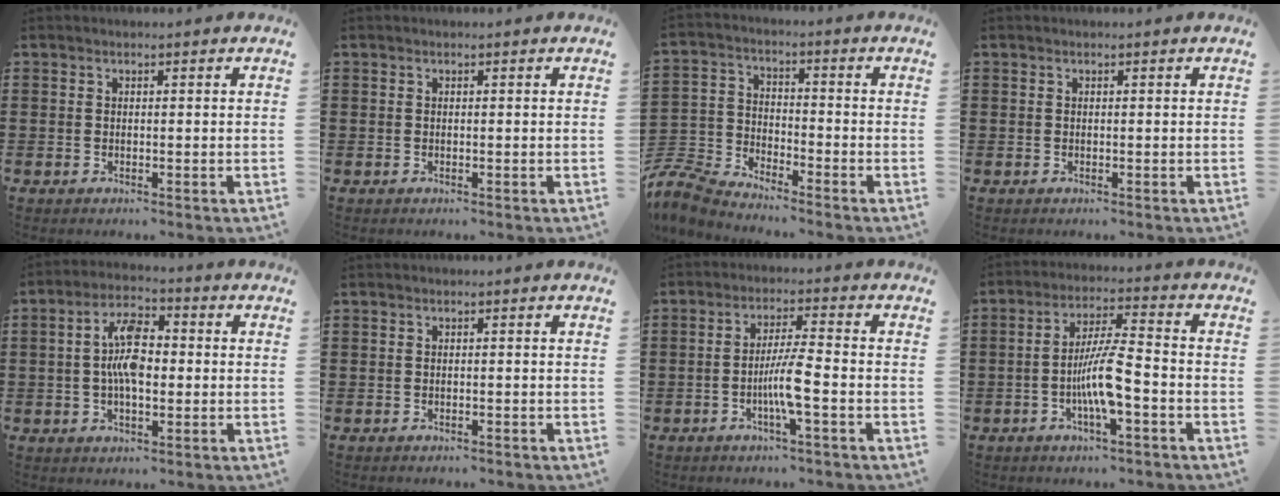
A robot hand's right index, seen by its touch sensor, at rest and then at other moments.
{"total": 0.0}
{"total": 6.2, "force": [-6.1, 1.0, 1.1], "torque": [-0.052, -0.006, -0.129]}
{"total": 0.0}
{"total": 8.3, "force": [0.2, 3.8, 7.4], "torque": [-0.145, 0.007, -0.002]}
{"total": 0.6, "force": [-0.6, 0.0, 0.1], "torque": [-0.003, -0.002, -0.012]}
{"total": 5.9, "force": [-2.1, 0.1, 5.5], "torque": [-0.101, -0.005, -0.042]}
{"total": 7.8, "force": [-2.5, 1.4, 7.2], "torque": [-0.144, -0.003, -0.051]}